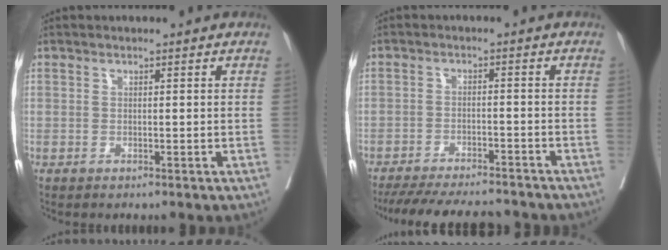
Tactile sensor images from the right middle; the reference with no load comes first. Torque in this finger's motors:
{"motor_torque": [0.28, -0.47, 0.16, 0.10]}